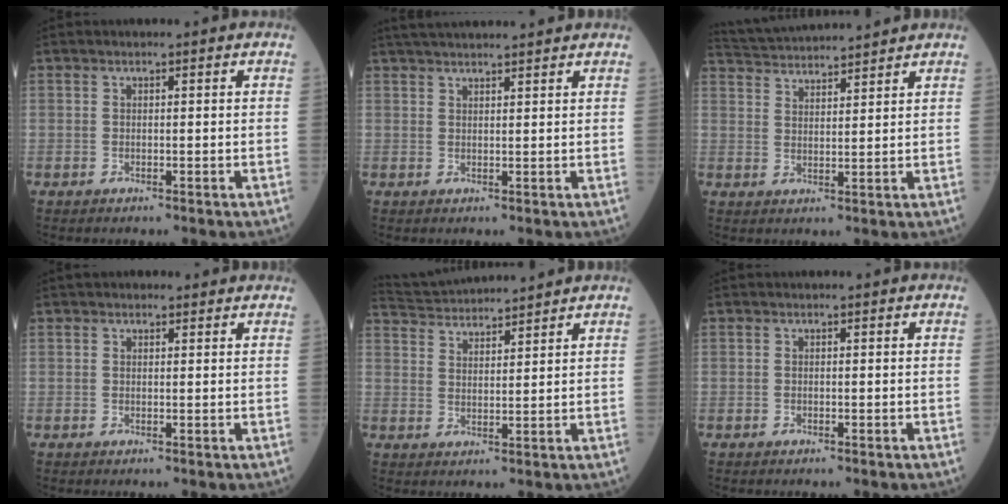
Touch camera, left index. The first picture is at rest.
{"total": 9.3, "force": [8.4, 0.3, 3.8], "torque": [-0.063, 0.035, 0.123]}
{"total": 10.2, "force": [9.9, -0.1, 2.5], "torque": [-0.059, 0.029, 0.162]}
{"total": 1.5, "force": [1.4, 0.7, 0.2], "torque": [-0.006, 0.012, 0.017]}
{"total": 9.2, "force": [9.0, -0.1, 1.9], "torque": [-0.049, 0.027, 0.155]}
{"total": 0.0}